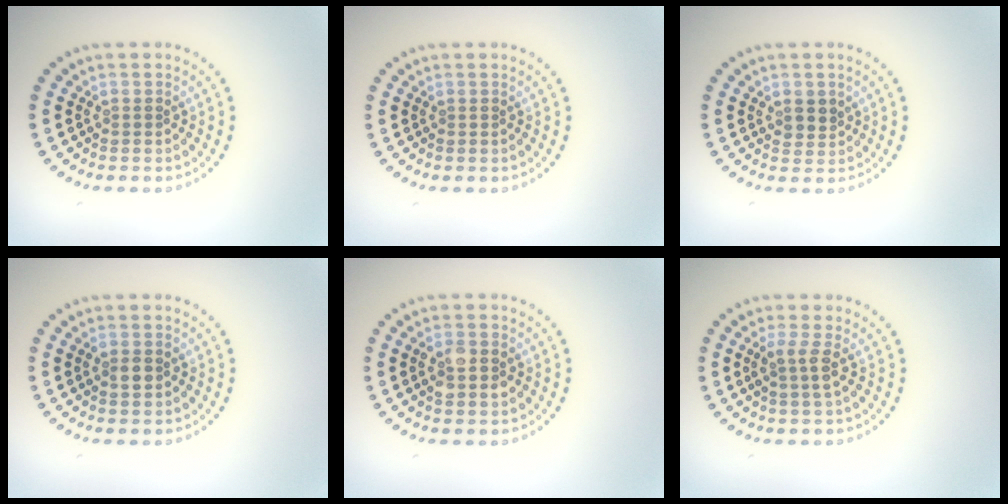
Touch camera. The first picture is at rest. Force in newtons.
{"total": 0.0}
{"total": 1.7, "press": 1.4, "slide": 0.8}
{"total": 1.3, "press": 1.3, "slide": 0.3}
{"total": 2.7, "press": 2.7, "slide": 0.3}
{"total": 1.9, "press": 1.5, "slide": 1.1}